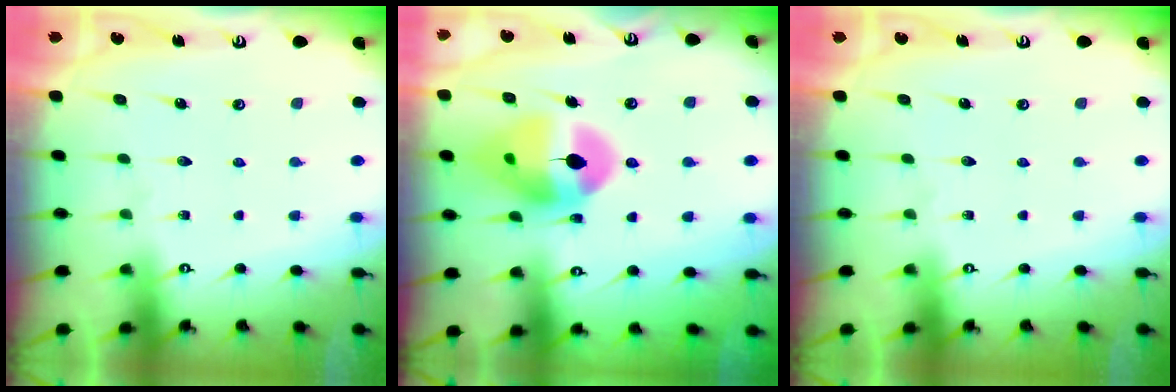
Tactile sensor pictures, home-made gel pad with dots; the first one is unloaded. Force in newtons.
{"total": 14.2, "press": 14.1, "slide": 1.7}
{"total": 0.0}